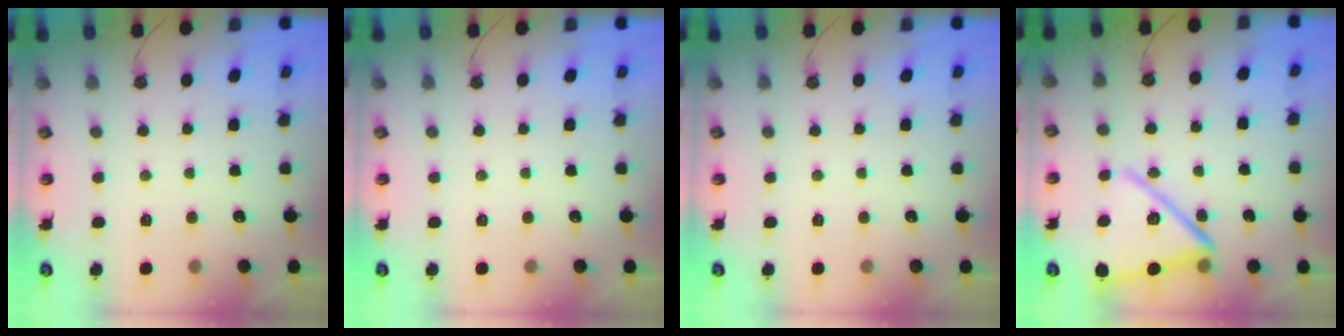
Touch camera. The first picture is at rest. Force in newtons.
{"total": 0.0}
{"total": 0.0}
{"total": 16.1, "press": 16.1, "slide": 1.3}